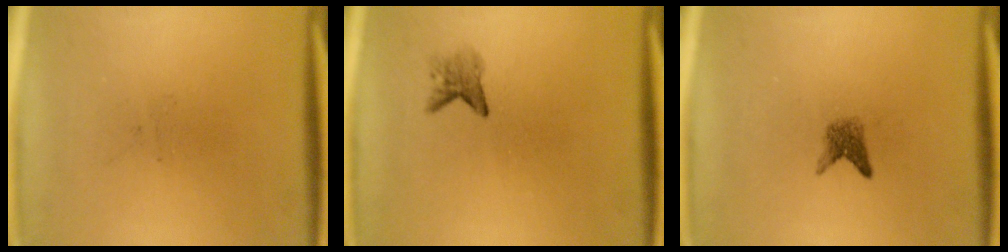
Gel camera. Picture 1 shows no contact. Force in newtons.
{"total": 1.8}
{"total": 1.8}